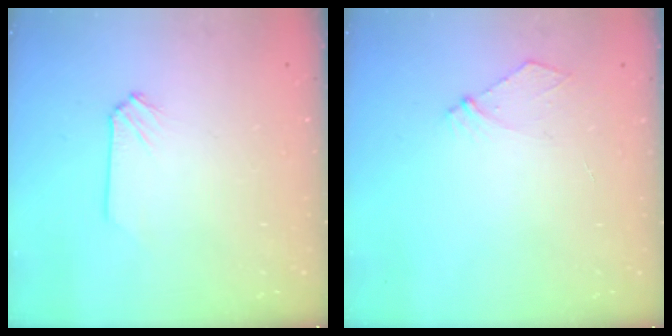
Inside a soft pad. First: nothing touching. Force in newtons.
{"total": 3.2, "press": 3.2, "slide": 0.5}